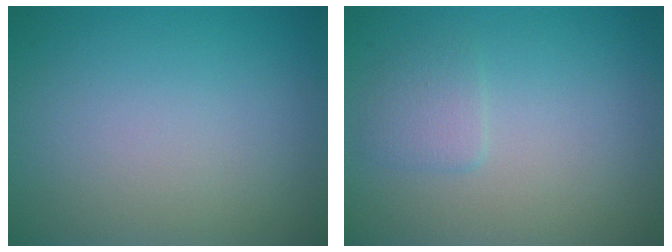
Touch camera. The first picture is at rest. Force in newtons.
{"total": 1.4, "press": 1.4, "slide": 0.1}